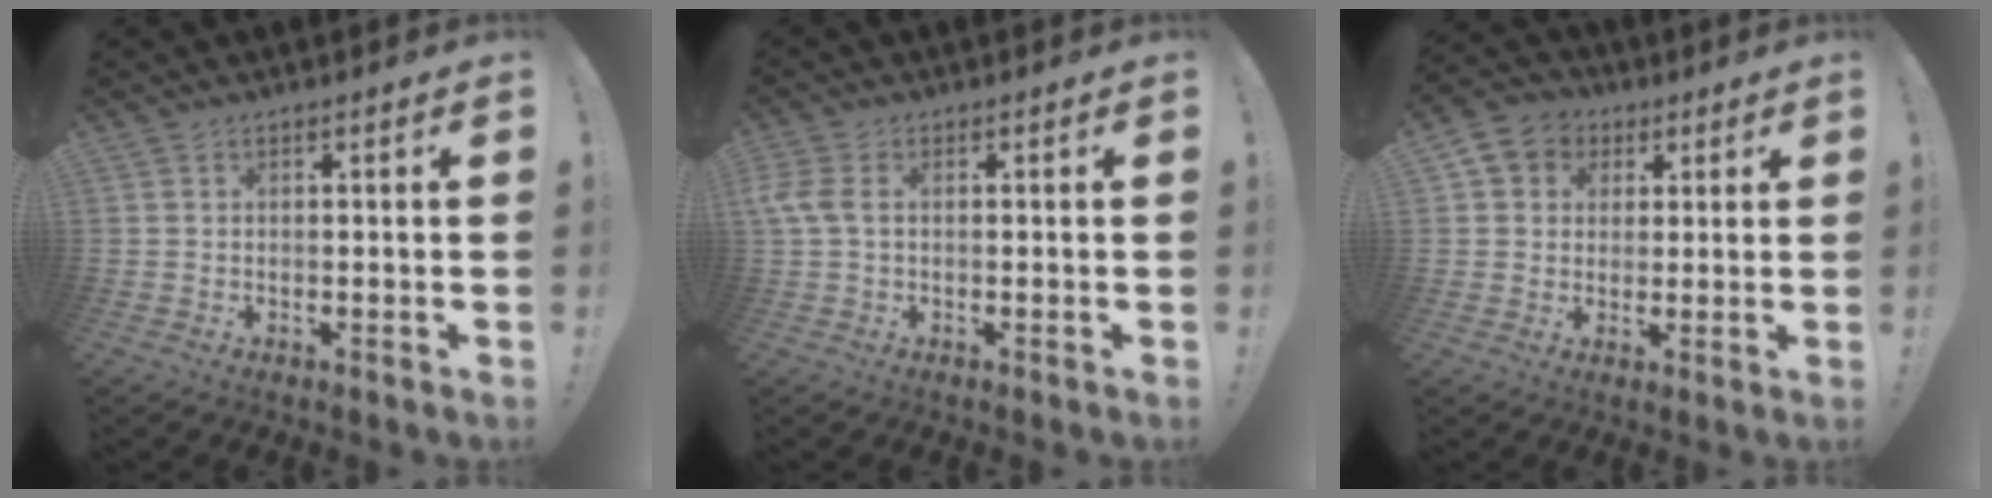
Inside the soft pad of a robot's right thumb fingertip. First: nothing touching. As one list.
[{"total": 3.8, "force": [0.4, 2.3, 3.1], "torque": [-0.074, 0.005, 0.006]}, {"total": 6.7, "force": [1.7, 6.1, 2.0], "torque": [-0.027, -0.002, 0.038]}]